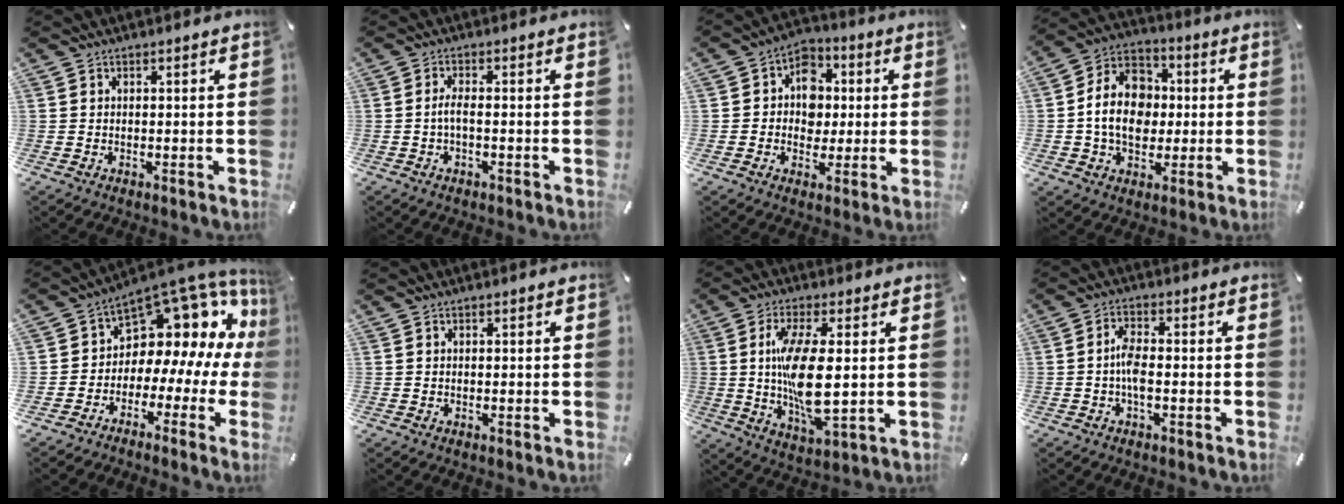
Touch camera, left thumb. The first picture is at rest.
{"total": 3.1, "force": [-0.7, 1.0, 2.8], "torque": [-0.065, 0.000, -0.017]}
{"total": 8.6, "force": [-0.2, 7.9, 3.4], "torque": [-0.048, 0.006, -0.004]}
{"total": 13.1, "force": [-1.1, 10.8, 7.3], "torque": [-0.150, 0.018, -0.021]}
{"total": 10.9, "force": [5.7, 7.5, 5.5], "torque": [-0.084, -0.070, 0.095]}
{"total": 0.0}
{"total": 14.3, "force": [1.1, 5.0, 13.3], "torque": [-0.273, -0.017, 0.015]}
{"total": 5.0, "force": [-1.0, 2.0, 4.5], "torque": [-0.092, 0.003, -0.020]}